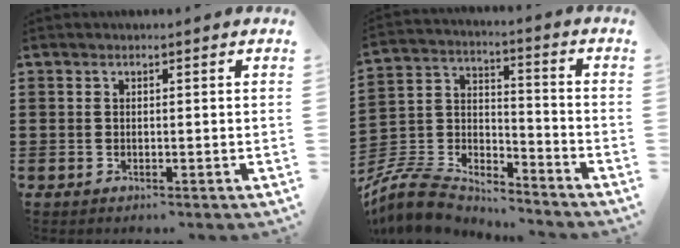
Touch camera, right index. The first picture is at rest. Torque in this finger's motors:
{"motor_torque": [-2.14, 0.00, -1.05, -0.21]}